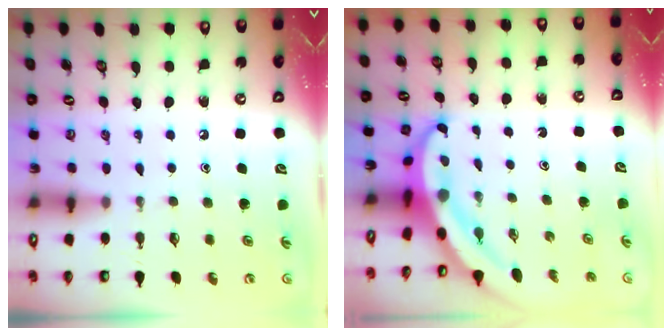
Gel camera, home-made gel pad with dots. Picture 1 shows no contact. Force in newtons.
{"total": 5.3, "press": 5.2, "slide": 0.7}